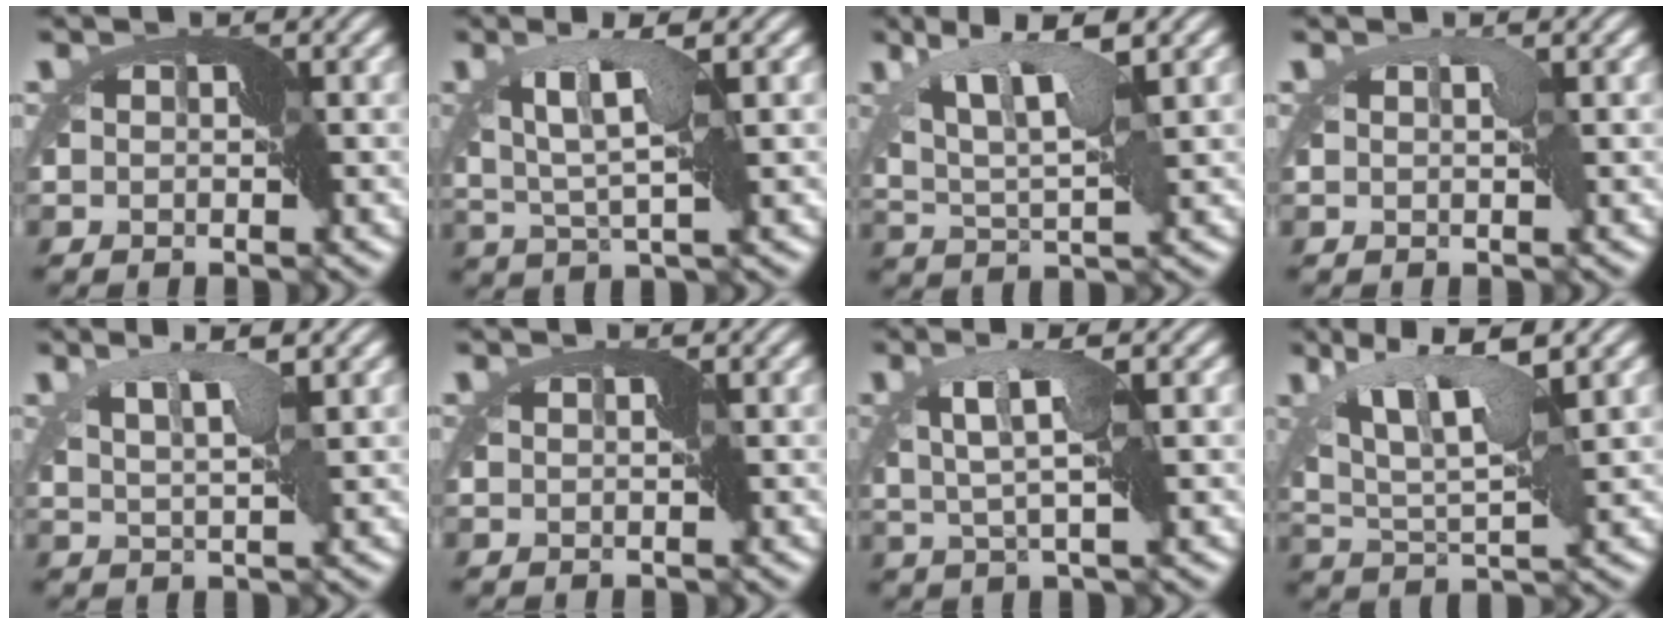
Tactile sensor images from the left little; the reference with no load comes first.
{"total": 4.4, "force": [1.9, 0.3, 3.9], "torque": [-0.093, 0.004, 0.028]}
{"total": 5.6, "force": [3.4, 0.7, 4.4], "torque": [-0.102, 0.008, 0.057]}
{"total": 1.7, "force": [0.5, 0.4, 1.6], "torque": [-0.029, -0.001, 0.006]}
{"total": 3.3, "force": [2.4, -0.5, 2.3], "torque": [-0.057, 0.007, 0.036]}
{"total": 0.7, "force": [0.4, -0.5, -0.1], "torque": [-0.002, -0.002, 0.007]}
{"total": 3.2, "force": [1.5, -0.3, 2.8], "torque": [-0.075, 0.006, 0.024]}
{"total": 6.6, "force": [3.6, 1.3, 5.4], "torque": [-0.120, 0.007, 0.057]}